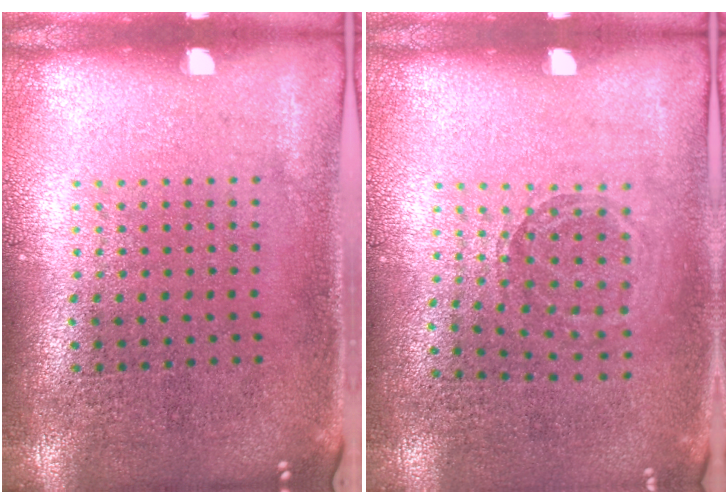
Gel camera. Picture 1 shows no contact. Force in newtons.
{"total": 0.8, "press": 0.8, "slide": 0.1}